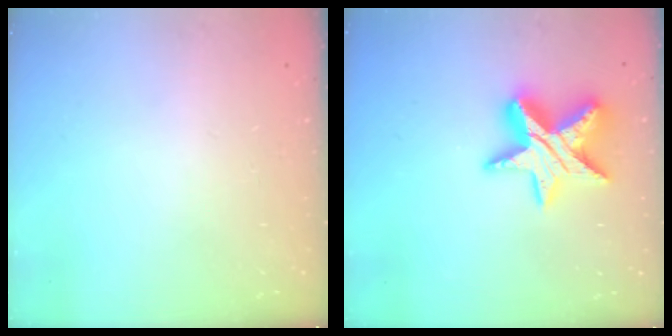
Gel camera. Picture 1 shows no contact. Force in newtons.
{"total": 15.7, "press": 15.7, "slide": 1.3}